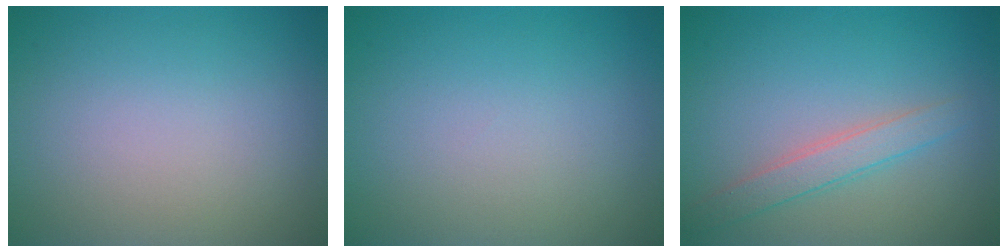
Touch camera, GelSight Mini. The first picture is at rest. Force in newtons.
{"total": 0.0}
{"total": 2.3, "press": 2.3, "slide": 0.1}